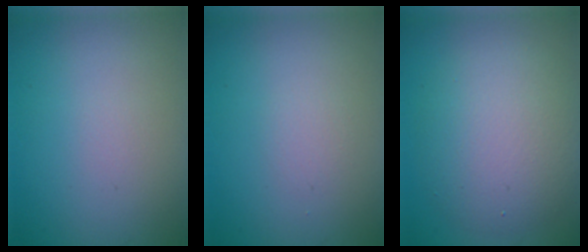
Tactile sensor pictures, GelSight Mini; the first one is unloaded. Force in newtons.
{"total": 0.8, "press": 0.8, "slide": 0.1}
{"total": 6.1, "press": 6.1, "slide": 0.4}